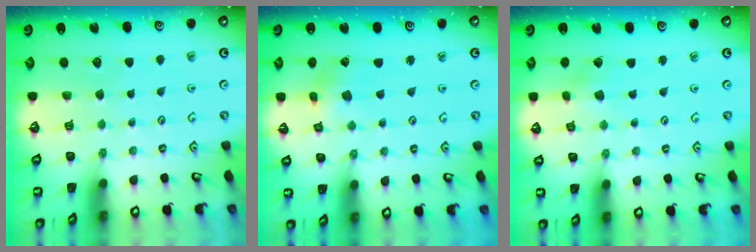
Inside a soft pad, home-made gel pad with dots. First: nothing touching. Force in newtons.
{"total": 1.4, "press": 1.3, "slide": 0.3}
{"total": 1.8, "press": 1.8, "slide": 0.2}